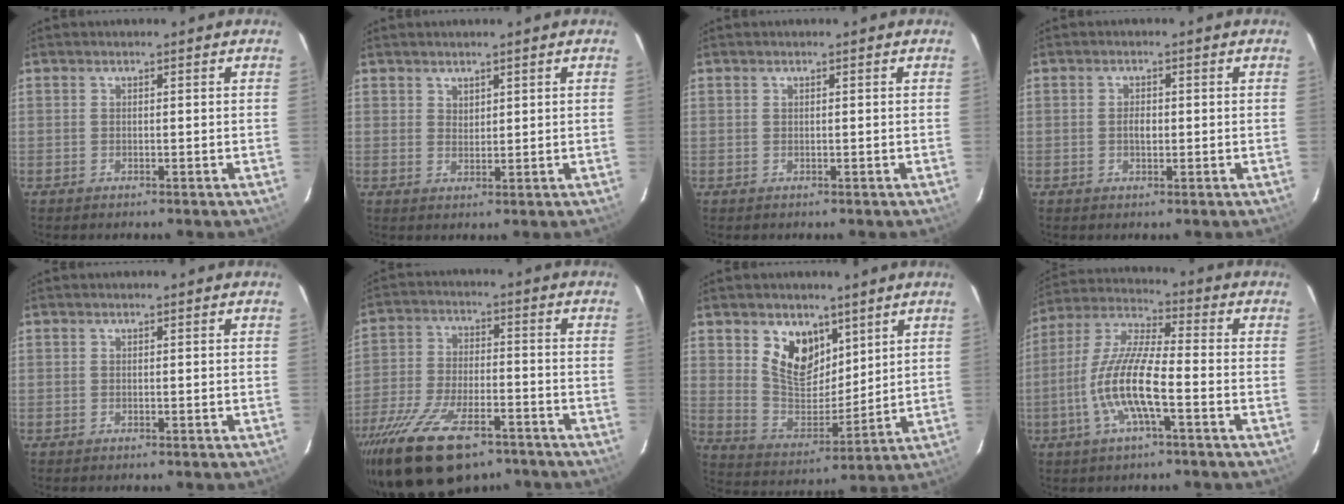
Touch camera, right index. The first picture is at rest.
{"total": 1.7, "force": [1.4, 1.0, 0.3], "torque": [-0.001, 0.002, 0.025]}
{"total": 0.0}
{"total": 1.8, "force": [-0.1, 1.1, 1.4], "torque": [-0.026, 0.004, -0.003]}
{"total": 0.0}
{"total": 20.9, "force": [-14.2, 8.8, 12.6], "torque": [-0.263, -0.039, -0.238]}
{"total": 11.5, "force": [6.4, 7.3, 6.2], "torque": [-0.111, -0.005, 0.129]}
{"total": 12.5, "force": [-4.0, 2.2, 11.6], "torque": [-0.243, -0.003, -0.082]}